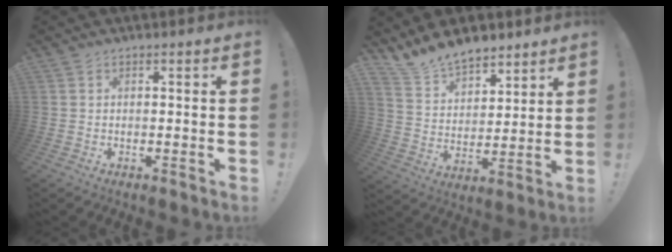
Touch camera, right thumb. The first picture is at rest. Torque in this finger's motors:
{"motor_torque": [0.43, 1.73, 0.54, 0.54, 0.03]}